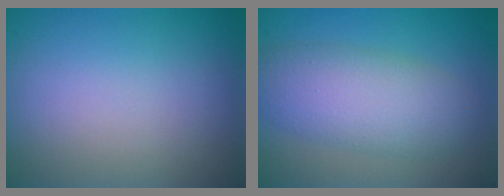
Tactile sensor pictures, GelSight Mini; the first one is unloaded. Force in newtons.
{"total": 5.7, "press": 5.7, "slide": 0.2}